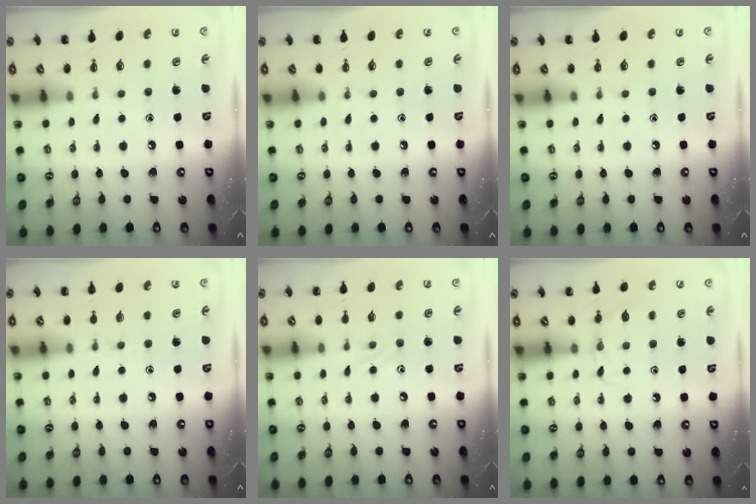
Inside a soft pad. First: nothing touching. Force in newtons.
{"total": 0.0}
{"total": 0.0}
{"total": 4.6, "press": 4.4, "slide": 1.2}
{"total": 5.2, "press": 5.0, "slide": 1.5}
{"total": 5.1, "press": 4.8, "slide": 1.5}